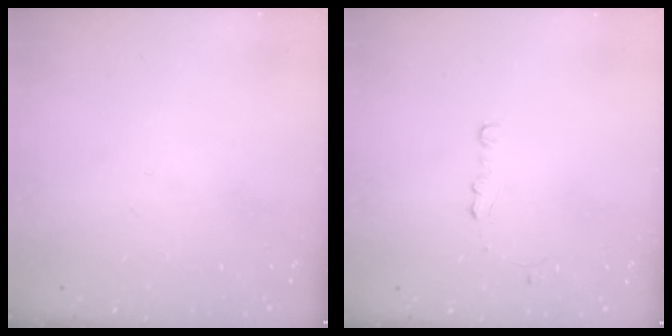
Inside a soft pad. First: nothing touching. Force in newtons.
{"total": 6.1, "press": 6.1, "slide": 0.6}